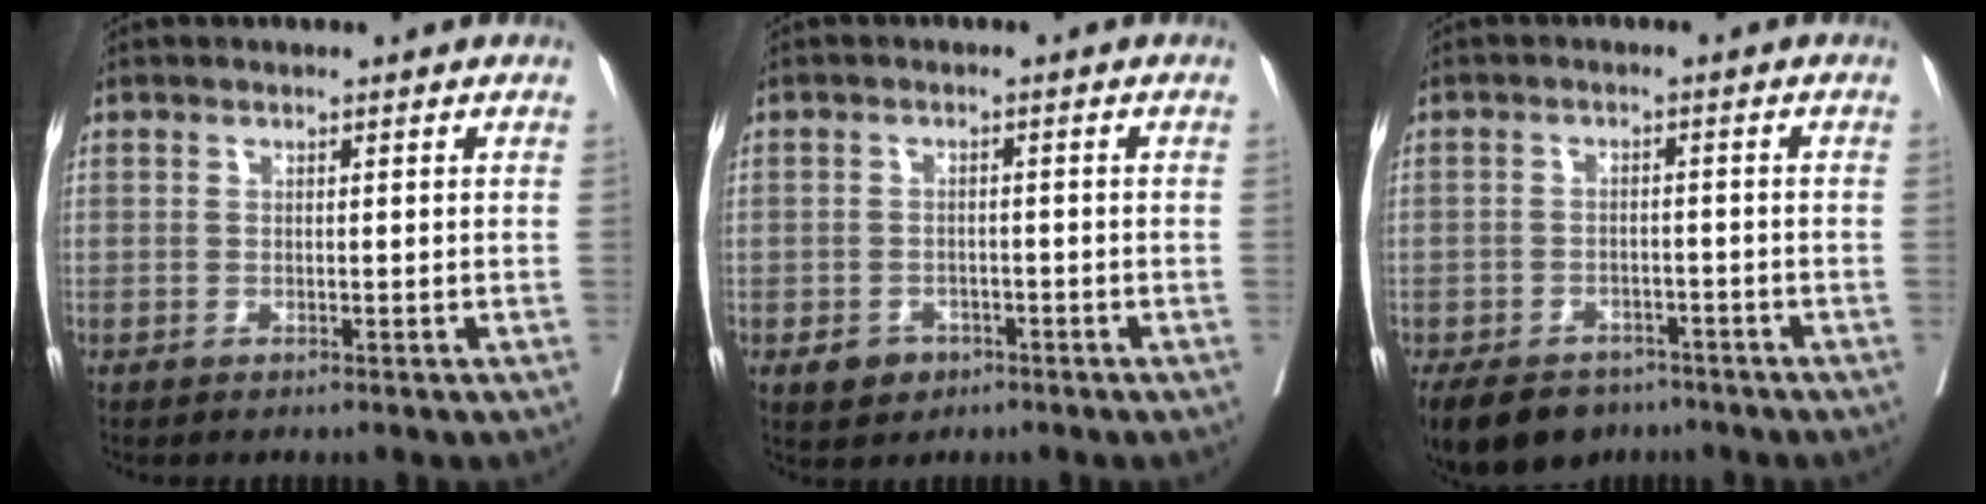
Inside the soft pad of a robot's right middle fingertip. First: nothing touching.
{"total": 3.2, "force": [-1.8, 2.5, 1.1], "torque": [-0.011, 0.007, -0.020]}
{"total": 11.6, "force": [-8.4, 6.8, 4.0], "torque": [-0.090, -0.012, -0.116]}